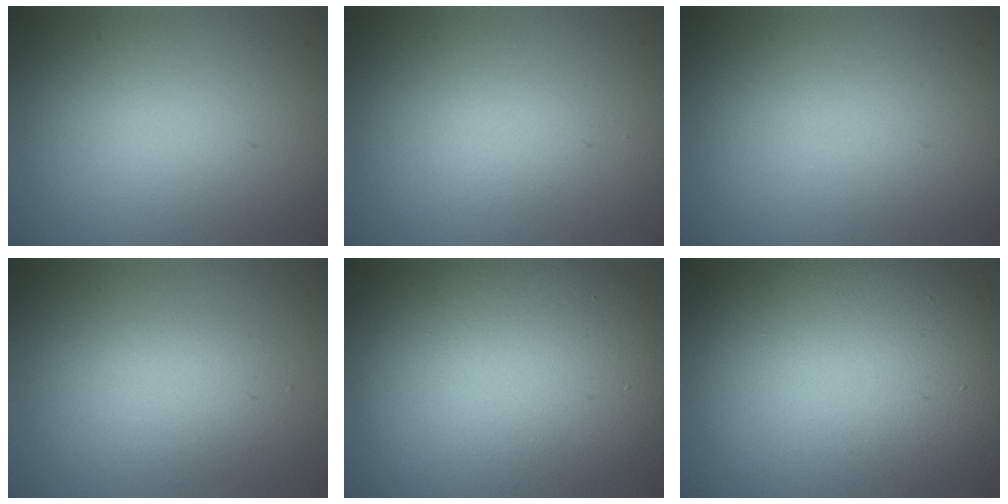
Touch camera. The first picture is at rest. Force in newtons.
{"total": 0.7, "press": 0.7, "slide": 0.0}
{"total": 0.0}
{"total": 2.2, "press": 2.1, "slide": 0.2}
{"total": 15.6, "press": 15.6, "slide": 1.1}
{"total": 16.0, "press": 16.0, "slide": 0.9}